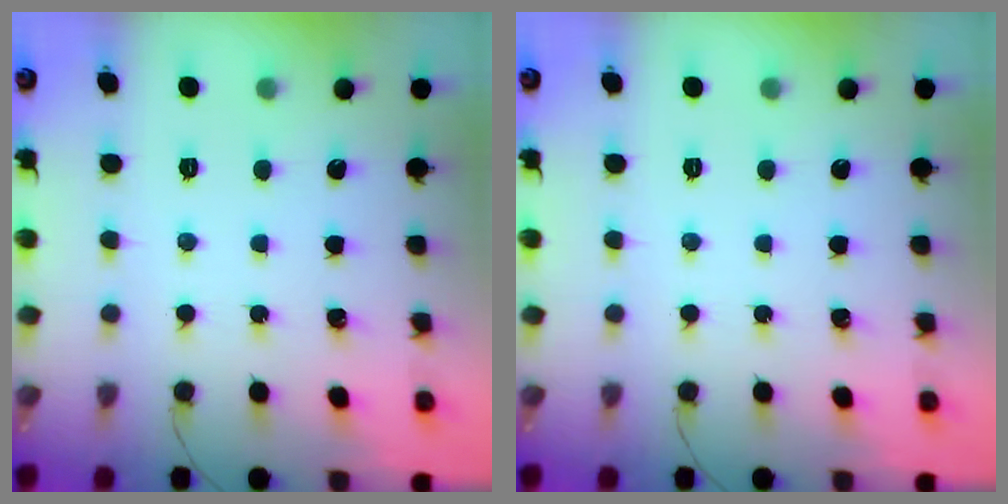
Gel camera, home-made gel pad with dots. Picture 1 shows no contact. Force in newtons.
{"total": 0.0}